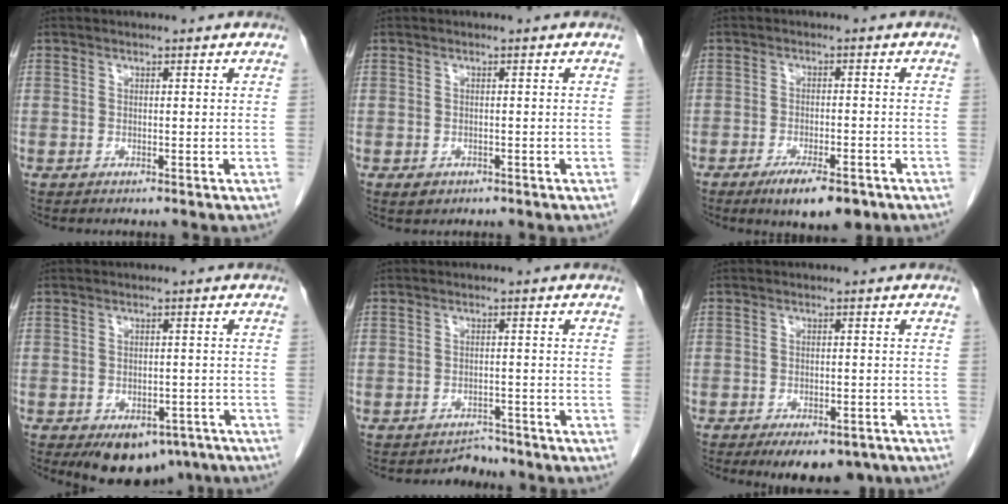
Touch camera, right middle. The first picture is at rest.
{"total": 1.5, "force": [-0.8, 1.1, 0.6], "torque": [-0.009, 0.002, -0.004]}
{"total": 7.6, "force": [-5.1, 2.1, 5.3], "torque": [-0.080, -0.009, -0.074]}
{"total": 9.4, "force": [-6.3, 5.3, 4.5], "torque": [-0.050, 0.004, -0.083]}
{"total": 2.4, "force": [-2.2, 0.8, -0.7], "torque": [0.009, 0.001, -0.030]}
{"total": 9.2, "force": [-6.9, 4.0, 4.6], "torque": [-0.055, -0.002, -0.093]}